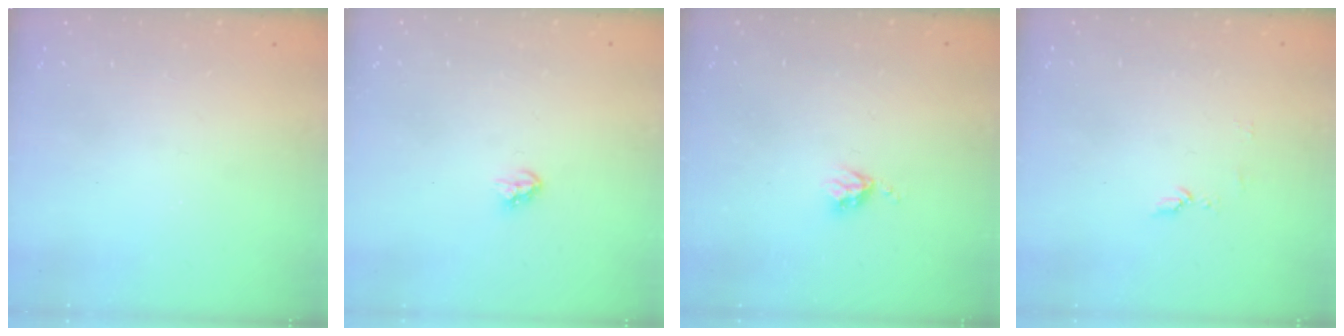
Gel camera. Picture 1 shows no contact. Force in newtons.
{"total": 3.4, "press": 3.4, "slide": 0.3}
{"total": 3.6, "press": 3.6, "slide": 0.4}
{"total": 5.1, "press": 5.0, "slide": 0.6}